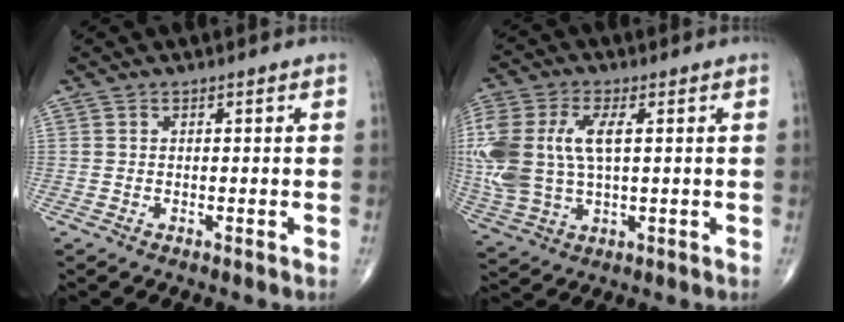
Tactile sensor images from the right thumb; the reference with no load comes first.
{"total": 16.9, "force": [2.3, 9.2, 14.0], "torque": [-0.337, 0.006, 0.047]}